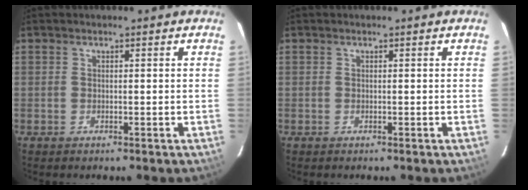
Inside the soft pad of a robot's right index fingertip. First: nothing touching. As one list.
[{"total": 0.0}]